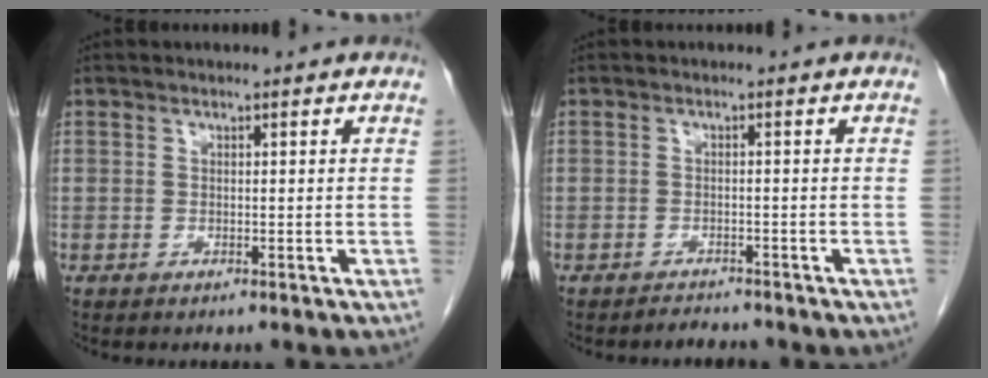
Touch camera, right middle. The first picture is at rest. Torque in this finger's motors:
{"motor_torque": [0.01, -0.01, 0.00, 0.00]}